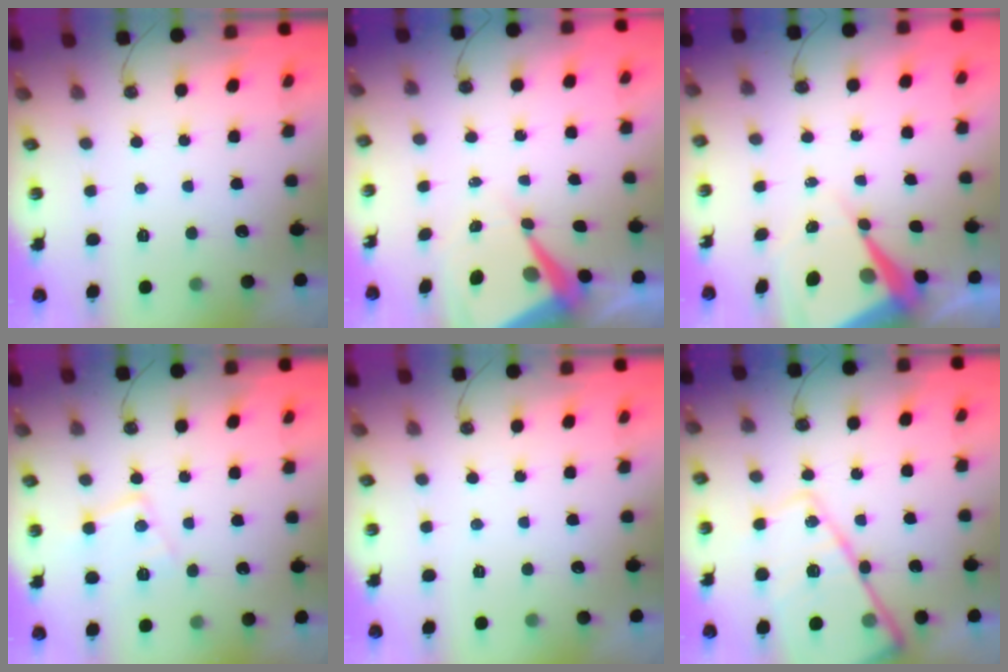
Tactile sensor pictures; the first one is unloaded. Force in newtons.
{"total": 10.0, "press": 10.0, "slide": 0.9}
{"total": 11.8, "press": 11.8, "slide": 1.0}
{"total": 10.7, "press": 10.7, "slide": 0.7}
{"total": 0.0}
{"total": 22.4, "press": 22.3, "slide": 2.4}